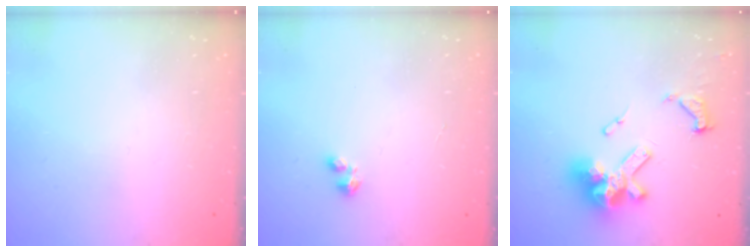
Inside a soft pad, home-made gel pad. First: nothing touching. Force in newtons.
{"total": 1.8, "press": 1.8, "slide": 0.4}
{"total": 13.6, "press": 13.6, "slide": 0.6}